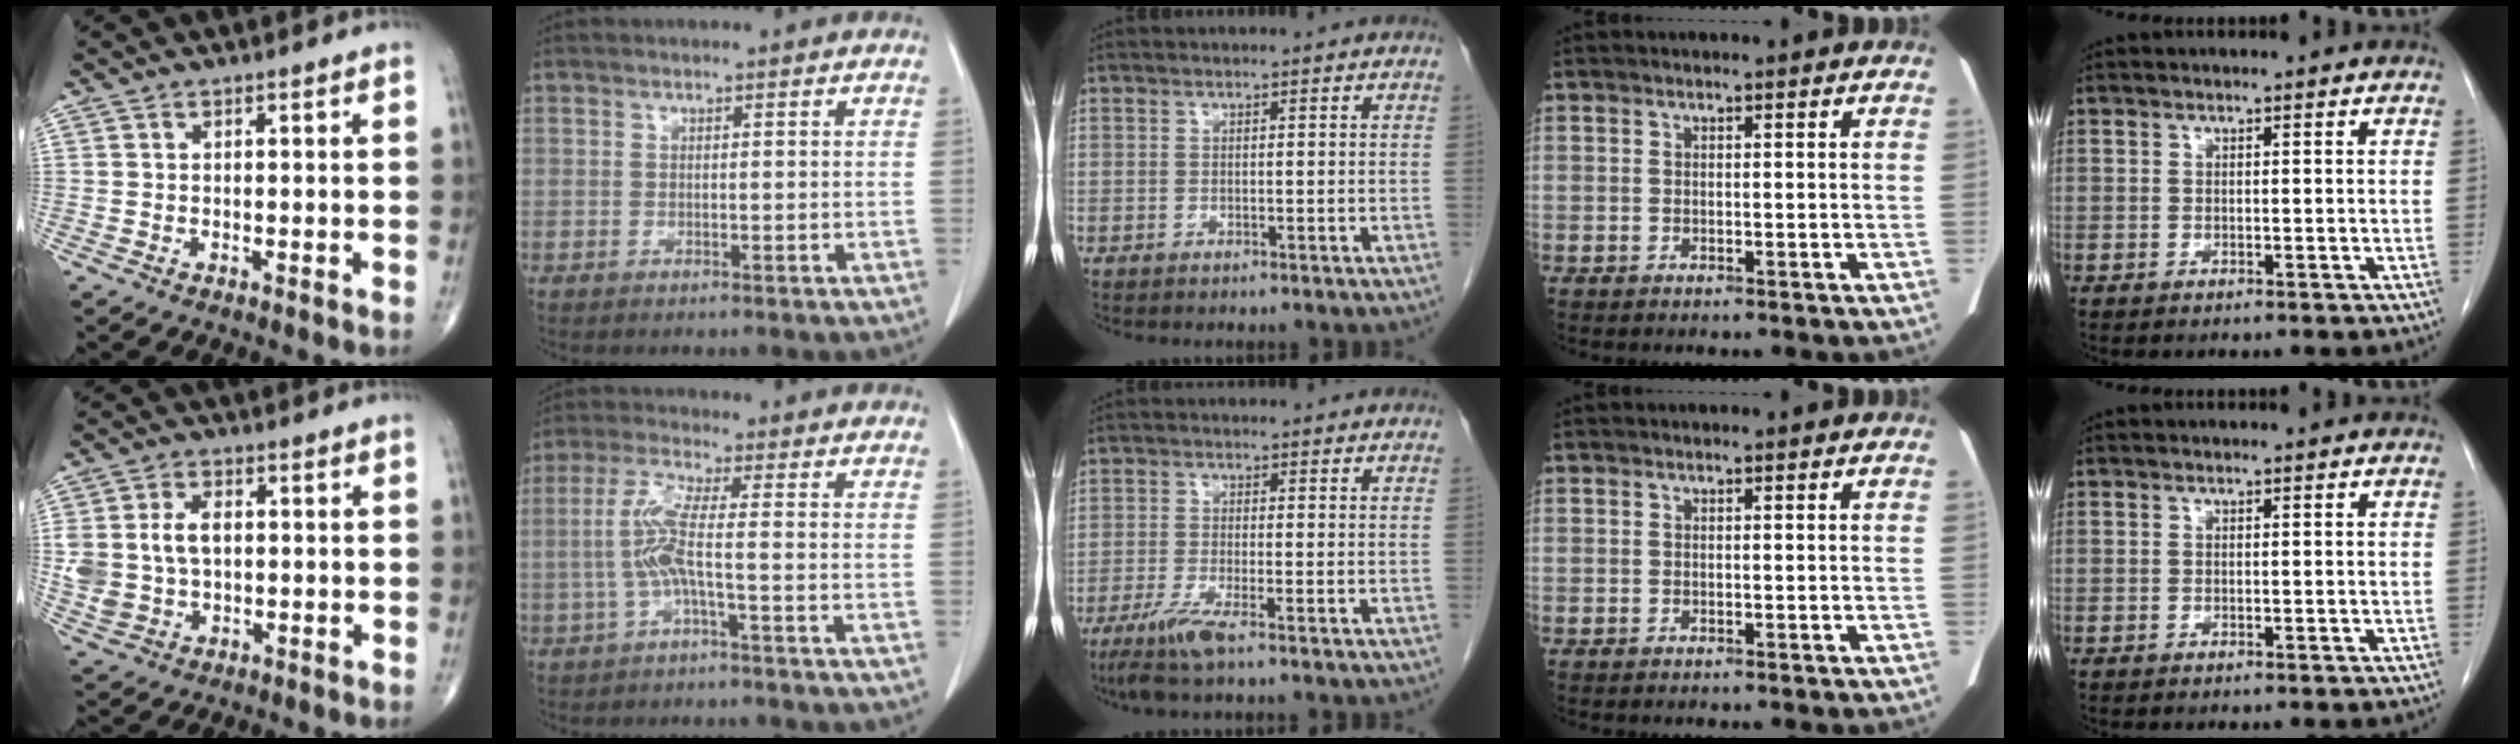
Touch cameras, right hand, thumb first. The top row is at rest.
{"thumb": {"total": 7.7, "force": [0.5, 5.2, 5.6], "torque": [-0.107, 0.007, 0.016]}, "index": {"total": 5.2, "force": [-0.9, 0.1, 5.1], "torque": [-0.114, 0.008, -0.019]}, "middle": {"total": 3.6, "force": [-2.4, -0.1, 2.8], "torque": [-0.061, -0.012, -0.050]}}